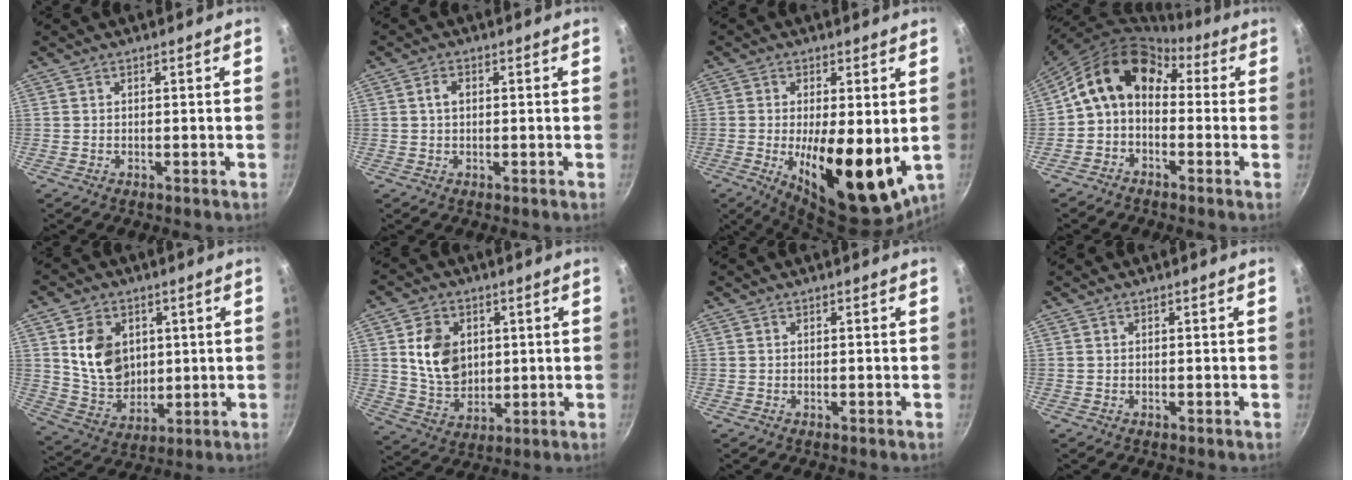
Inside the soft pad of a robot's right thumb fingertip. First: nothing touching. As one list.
[{"total": 2.1, "force": [0.3, 1.5, 1.5], "torque": [-0.022, 0.006, 0.003]}, {"total": 16.7, "force": [-2.0, 6.5, 15.2], "torque": [-0.215, -0.017, -0.020]}, {"total": 12.0, "force": [0.7, 8.9, 8.0], "torque": [-0.126, 0.042, -0.015]}, {"total": 12.7, "force": [2.9, 9.9, 7.5], "torque": [-0.105, -0.019, 0.064]}, {"total": 11.5, "force": [2.3, 8.8, 7.0], "torque": [-0.099, -0.015, 0.049]}, {"total": 0.0}, {"total": 0.0}]